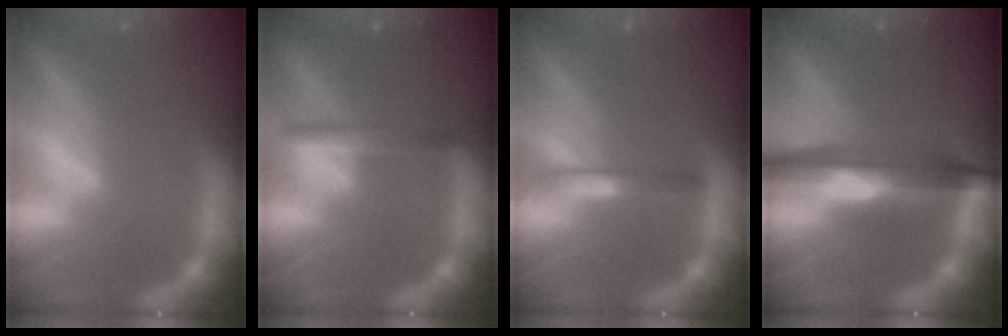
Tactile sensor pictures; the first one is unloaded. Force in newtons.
{"total": 2.4}
{"total": 2.0}
{"total": 7.5}